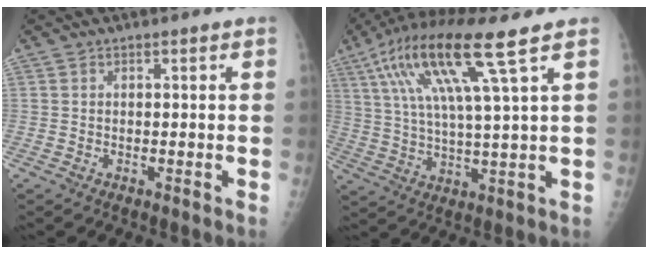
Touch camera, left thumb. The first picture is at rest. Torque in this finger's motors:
{"motor_torque": [0.43, 0.50, 1.80, -0.98, 0.59]}